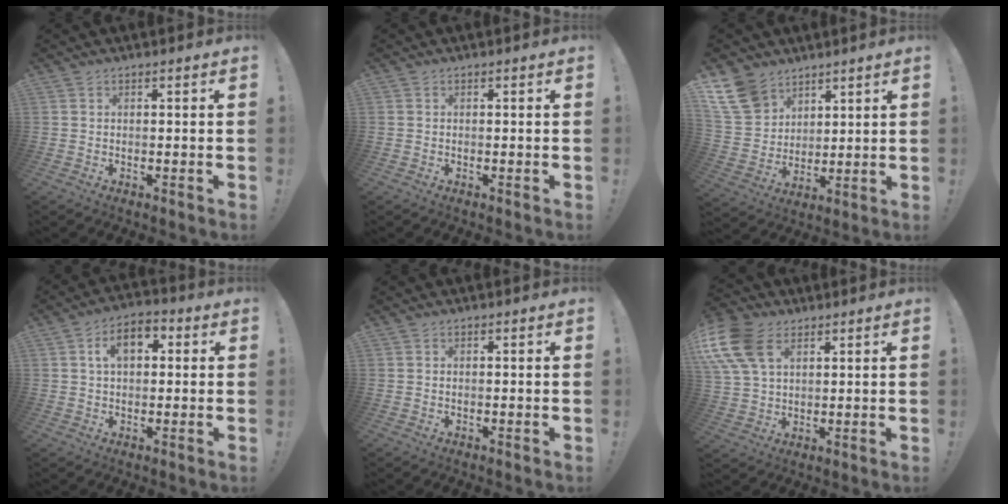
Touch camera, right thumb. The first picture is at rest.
{"total": 0.0}
{"total": 13.6, "force": [8.6, 9.3, 4.8], "torque": [-0.101, -0.050, 0.176]}
{"total": 8.3, "force": [2.1, 5.2, 6.2], "torque": [-0.090, 0.009, 0.036]}
{"total": 0.0}
{"total": 16.1, "force": [6.3, 11.0, 10.0], "torque": [-0.200, -0.021, 0.123]}